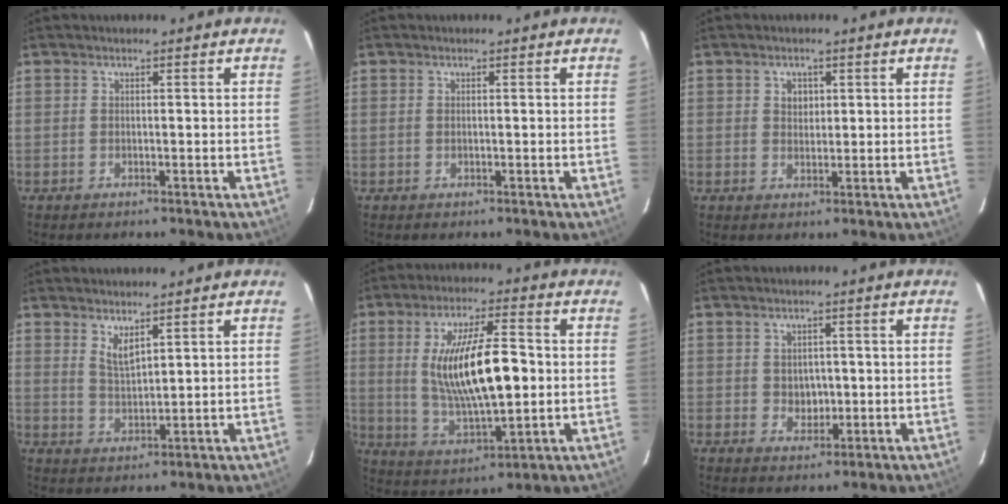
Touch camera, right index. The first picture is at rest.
{"total": 0.5, "force": [0.1, 0.3, 0.4], "torque": [-0.009, 0.001, 0.002]}
{"total": 2.4, "force": [0.8, 2.0, 1.1], "torque": [-0.012, 0.006, 0.015]}
{"total": 3.7, "force": [2.7, 0.9, 2.4], "torque": [-0.045, -0.006, 0.050]}
{"total": 16.5, "force": [0.7, 5.2, 15.6], "torque": [-0.286, -0.004, 0.026]}
{"total": 3.4, "force": [-0.1, 3.0, 1.6], "torque": [-0.023, 0.001, 0.004]}